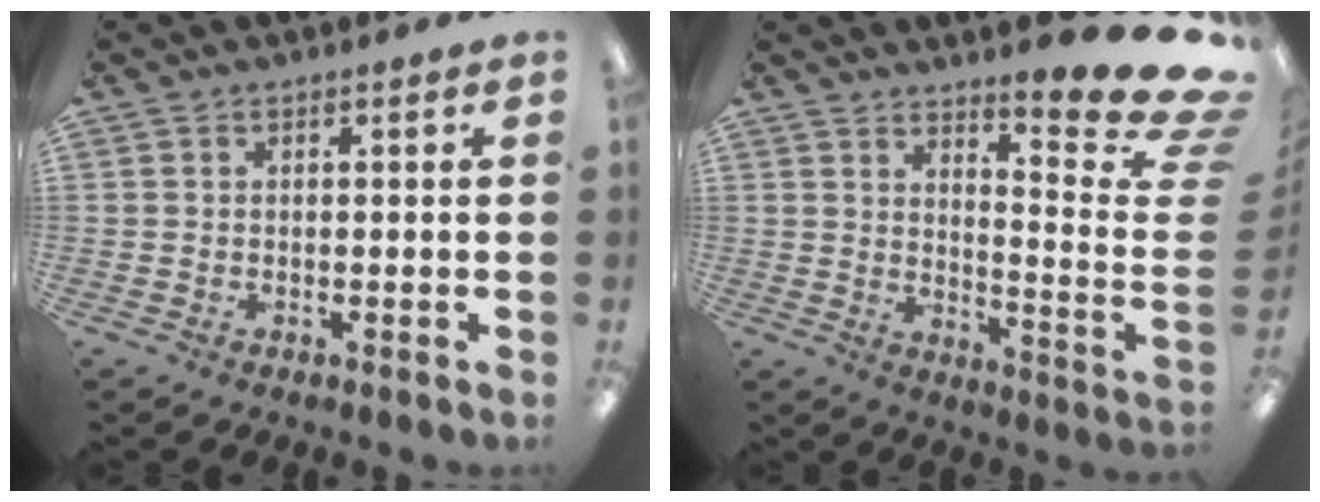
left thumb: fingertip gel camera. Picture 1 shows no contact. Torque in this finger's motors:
{"motor_torque": [0.33, 0.13, 1.02, -1.75, 0.15]}